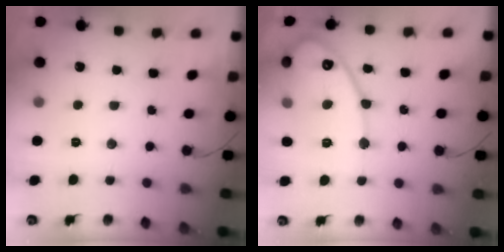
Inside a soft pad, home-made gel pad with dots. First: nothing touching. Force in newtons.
{"total": 17.3, "press": 17.2, "slide": 0.9}